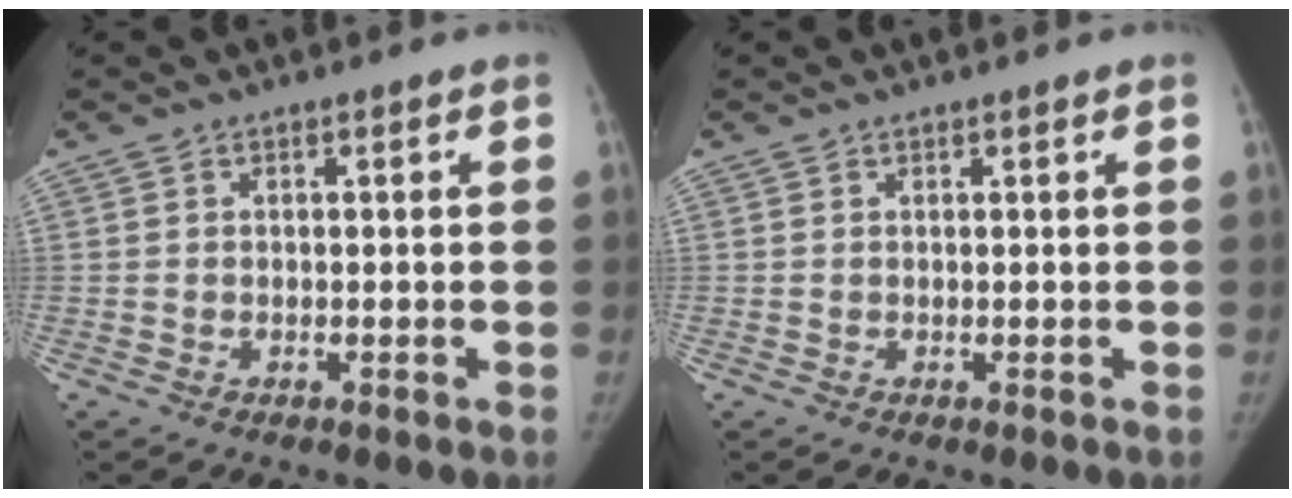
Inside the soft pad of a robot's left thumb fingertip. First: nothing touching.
{"total": 0.0}